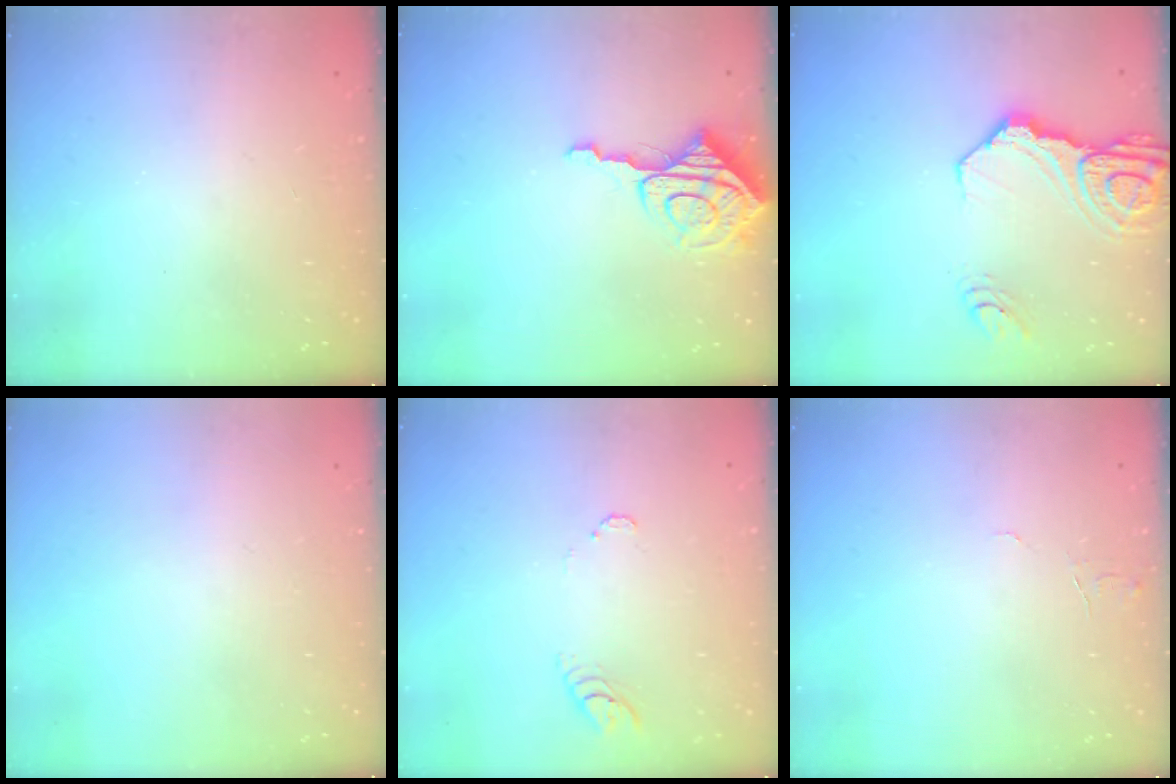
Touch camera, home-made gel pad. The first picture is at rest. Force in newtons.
{"total": 10.3, "press": 10.2, "slide": 1.1}
{"total": 16.4, "press": 16.3, "slide": 1.9}
{"total": 0.0}
{"total": 3.8, "press": 3.7, "slide": 0.4}
{"total": 4.9, "press": 4.9, "slide": 0.4}